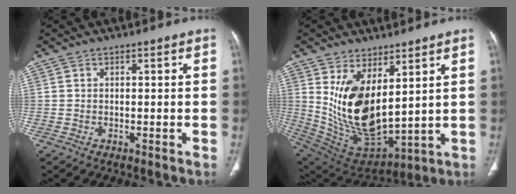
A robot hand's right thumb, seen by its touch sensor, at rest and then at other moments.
{"total": 16.8, "force": [5.1, 8.4, 13.6], "torque": [-0.238, -0.040, 0.126]}